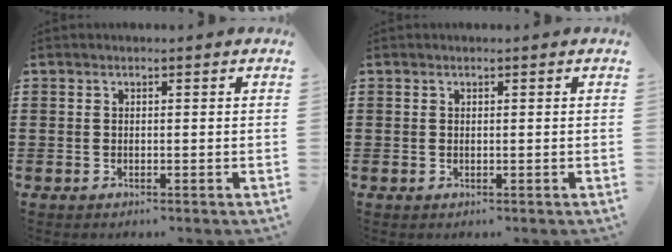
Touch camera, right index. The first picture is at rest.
{"total": 0.0}